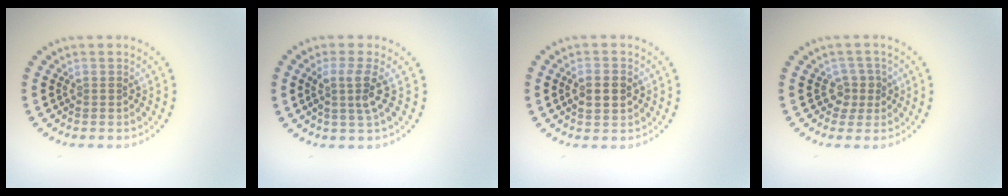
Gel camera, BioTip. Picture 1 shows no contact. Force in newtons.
{"total": 2.7, "press": 2.0, "slide": 1.8}
{"total": 2.5, "press": 2.5, "slide": 0.1}
{"total": 1.8, "press": 1.3, "slide": 1.3}